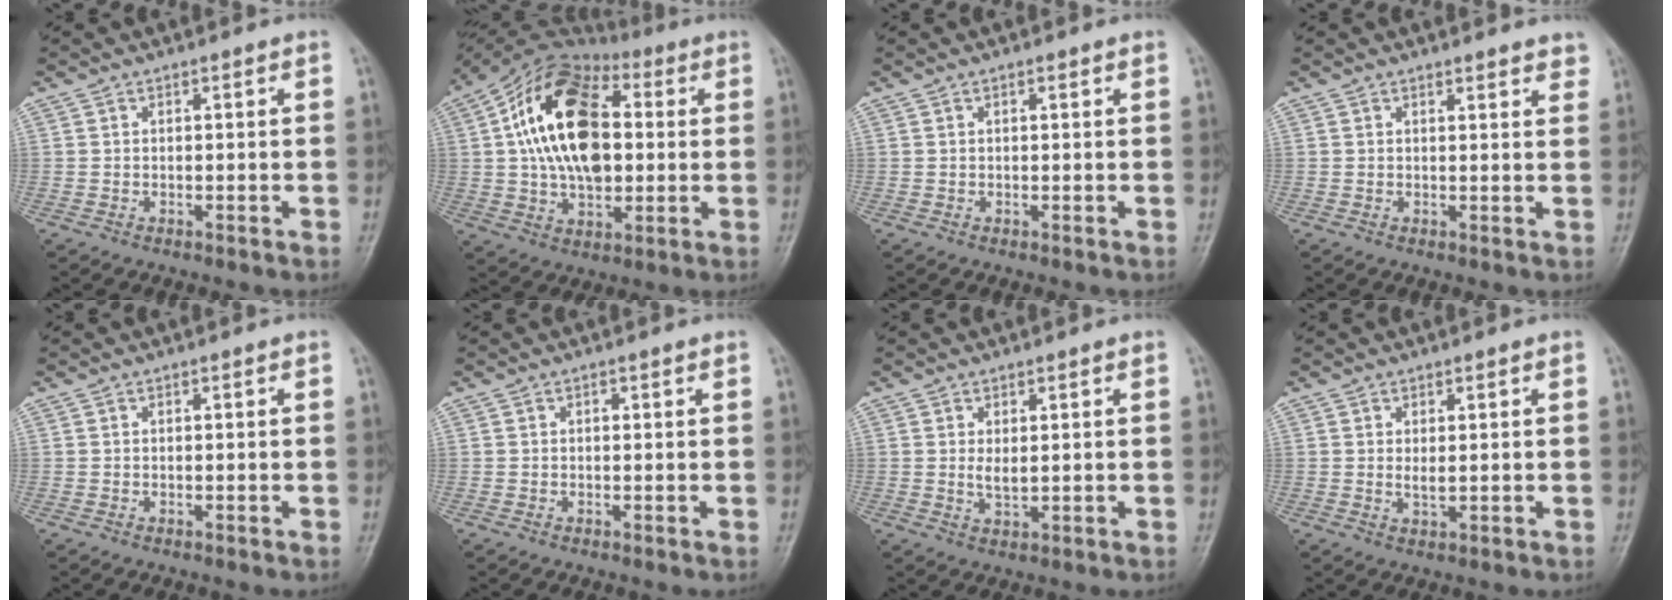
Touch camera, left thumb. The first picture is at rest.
{"total": 20.8, "force": [2.7, 12.5, 16.4], "torque": [-0.277, 0.018, 0.043]}
{"total": 0.8, "force": [0.3, 0.3, 0.7], "torque": [-0.010, 0.001, 0.004]}
{"total": 3.2, "force": [2.9, 0.9, 1.2], "torque": [0.004, -0.011, 0.026]}
{"total": 0.0}
{"total": 0.6, "force": [0.2, 0.4, 0.4], "torque": [-0.003, 0.001, 0.001]}
{"total": 2.7, "force": [0.5, 1.2, 2.3], "torque": [-0.037, -0.008, 0.012]}
{"total": 2.1, "force": [0.4, 0.9, 1.9], "torque": [-0.030, -0.005, 0.008]}